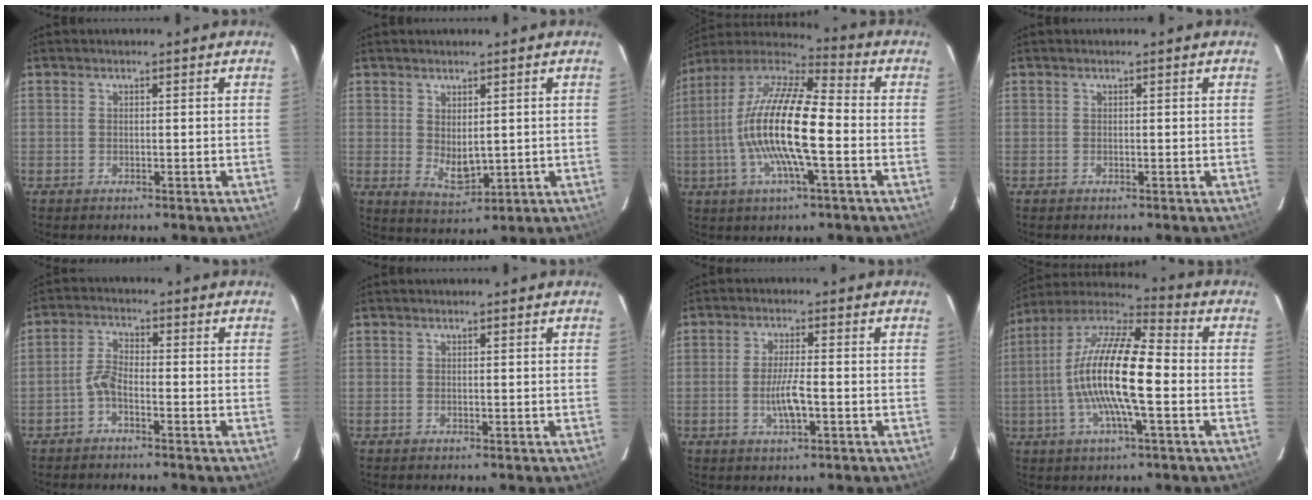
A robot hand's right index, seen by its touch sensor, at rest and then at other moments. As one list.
[{"total": 5.8, "force": [0.1, 3.7, 4.4], "torque": [-0.074, -0.010, 0.015]}, {"total": 18.0, "force": [-2.9, 4.0, 17.3], "torque": [-0.328, -0.002, -0.066]}, {"total": 0.0}, {"total": 2.9, "force": [-1.9, 0.9, 2.0], "torque": [-0.053, 0.011, -0.042]}, {"total": 0.0}, {"total": 5.2, "force": [-1.5, 1.2, 4.9], "torque": [-0.095, -0.003, -0.026]}, {"total": 17.1, "force": [-2.4, 3.7, 16.5], "torque": [-0.308, 0.003, -0.058]}]